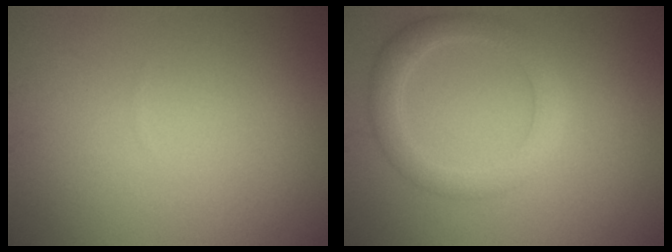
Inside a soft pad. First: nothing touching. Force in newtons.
{"total": 3.2, "press": 3.2, "slide": 0.1}